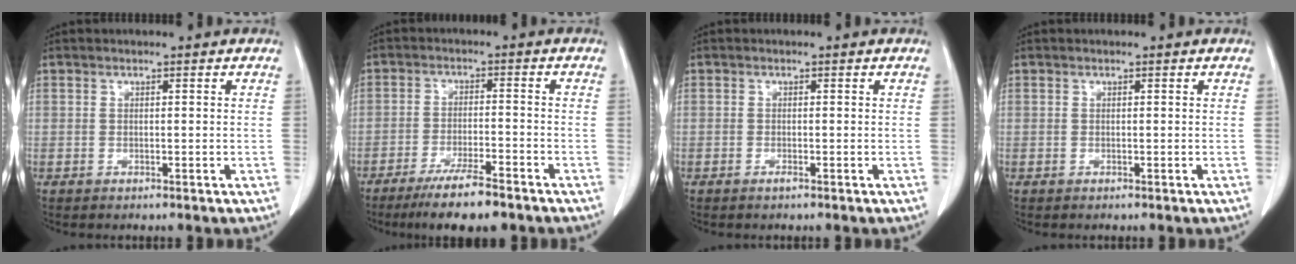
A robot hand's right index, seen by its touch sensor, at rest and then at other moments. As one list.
[{"total": 8.2, "force": [-6.3, 1.0, 5.2], "torque": [-0.088, -0.018, -0.103]}, {"total": 0.6, "force": [-0.4, 0.0, 0.4], "torque": [-0.008, 0.000, -0.007]}, {"total": 0.0}]